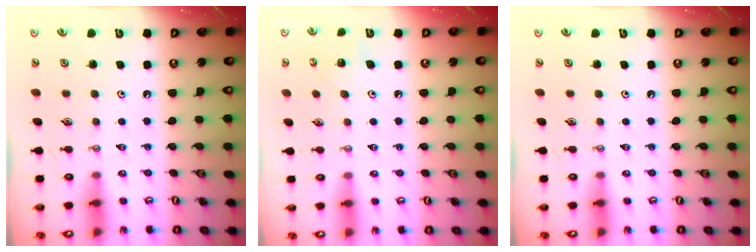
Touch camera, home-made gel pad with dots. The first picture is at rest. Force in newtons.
{"total": 6.4, "press": 6.3, "slide": 0.6}
{"total": 0.0}